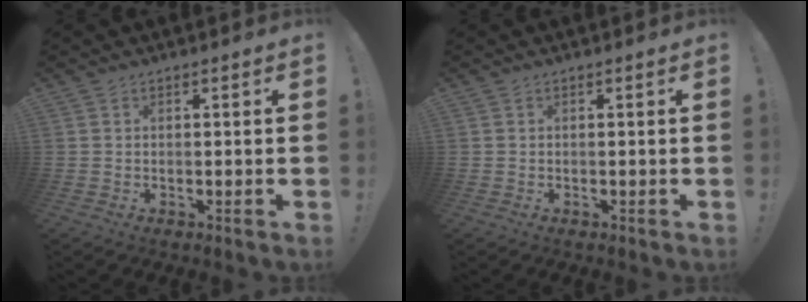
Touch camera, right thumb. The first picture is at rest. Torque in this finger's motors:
{"motor_torque": [0.00, 0.00, 0.00, 0.00, 0.00]}